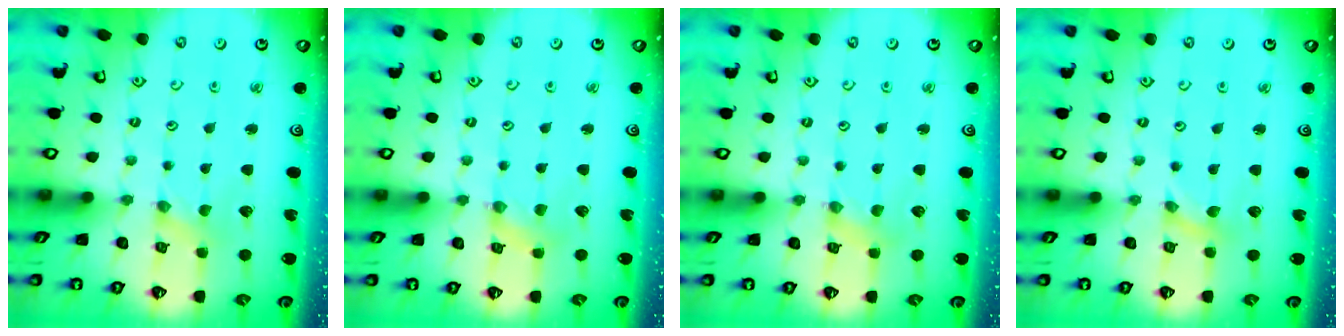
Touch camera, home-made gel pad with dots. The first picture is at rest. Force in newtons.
{"total": 2.5, "press": 2.5, "slide": 0.3}
{"total": 1.3, "press": 1.2, "slide": 0.3}
{"total": 0.0}